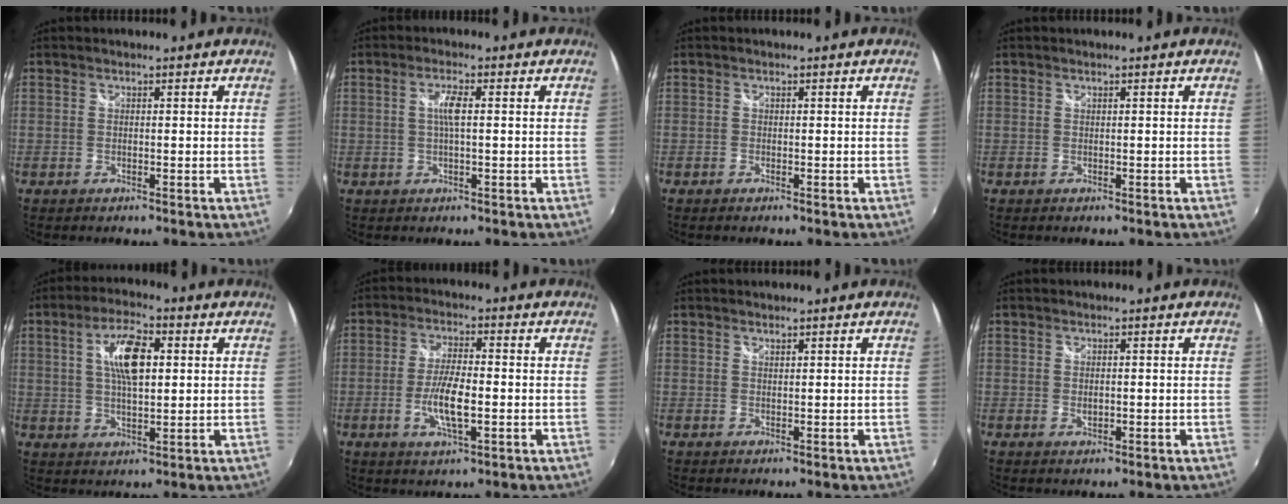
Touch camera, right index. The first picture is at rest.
{"total": 3.2, "force": [0.3, 0.4, 3.2], "torque": [-0.060, 0.002, 0.005]}
{"total": 0.5, "force": [-0.4, 0.3, 0.1], "torque": [-0.001, -0.004, -0.011]}
{"total": 0.0}
{"total": 9.1, "force": [2.1, 3.5, 8.2], "torque": [-0.147, 0.010, 0.038]}
{"total": 7.7, "force": [-1.9, 2.1, 7.2], "torque": [-0.143, -0.005, -0.036]}
{"total": 0.6, "force": [0.6, 0.1, 0.1], "torque": [-0.001, 0.000, 0.011]}
{"total": 1.4, "force": [0.0, 0.9, 1.1], "torque": [-0.020, -0.002, 0.000]}